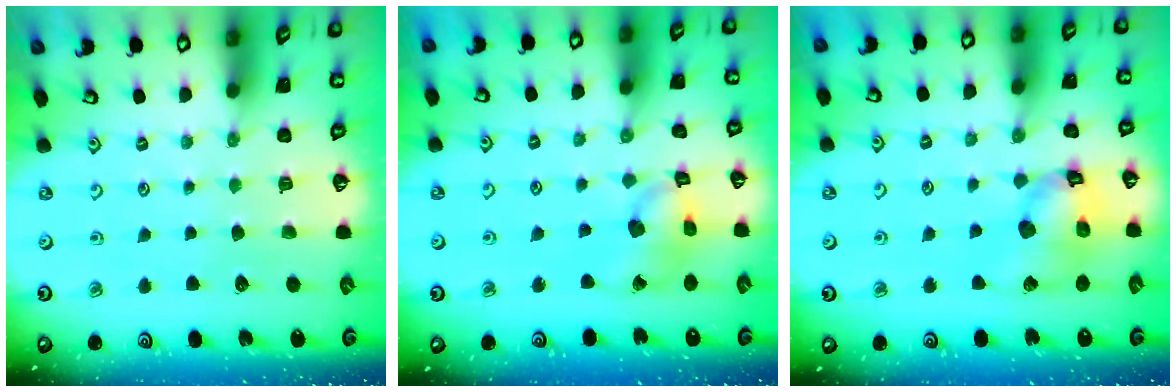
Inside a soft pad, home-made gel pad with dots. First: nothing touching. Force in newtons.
{"total": 11.4, "press": 11.3, "slide": 1.7}
{"total": 15.3, "press": 15.1, "slide": 2.1}